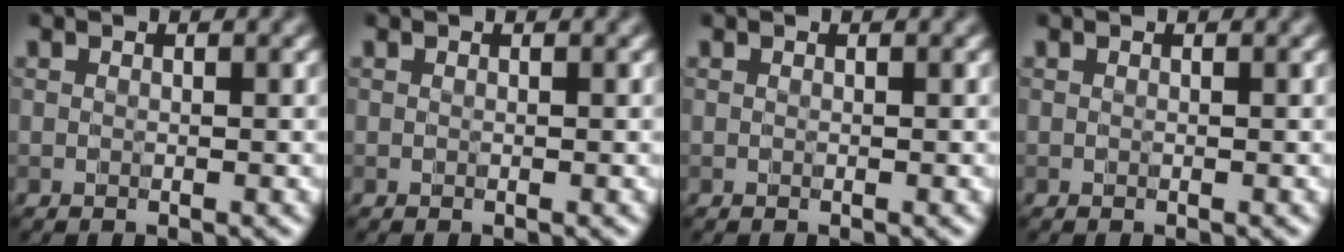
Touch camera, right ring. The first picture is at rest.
{"total": 0.0}
{"total": 0.0}
{"total": 0.0}